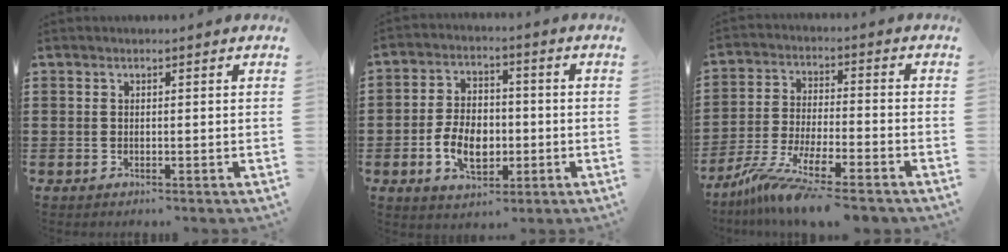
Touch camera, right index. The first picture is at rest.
{"total": 7.6, "force": [-2.0, 4.9, 5.5], "torque": [-0.111, 0.004, -0.041]}
{"total": 8.7, "force": [-7.5, 0.2, 4.4], "torque": [-0.096, -0.006, -0.149]}